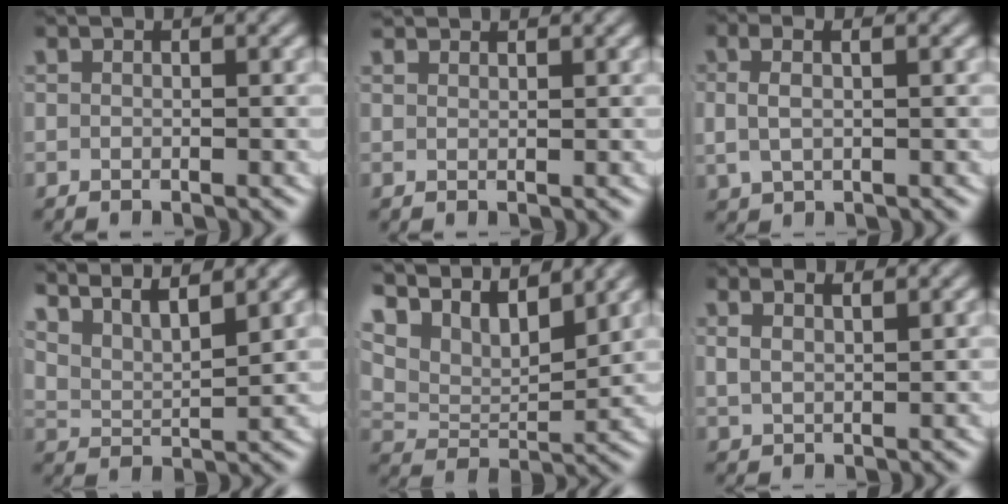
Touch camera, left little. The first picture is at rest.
{"total": 1.5, "force": [1.4, -0.3, 0.1], "torque": [0.004, -0.002, 0.028]}
{"total": 2.5, "force": [0.3, 1.4, 2.1], "torque": [-0.051, -0.001, 0.013]}
{"total": 9.1, "force": [6.1, 4.8, 4.8], "torque": [-0.085, 0.017, 0.083]}
{"total": 9.8, "force": [5.7, 5.4, 5.8], "torque": [-0.112, 0.015, 0.086]}
{"total": 2.2, "force": [1.6, 0.8, 1.1], "torque": [-0.021, -0.004, 0.036]}